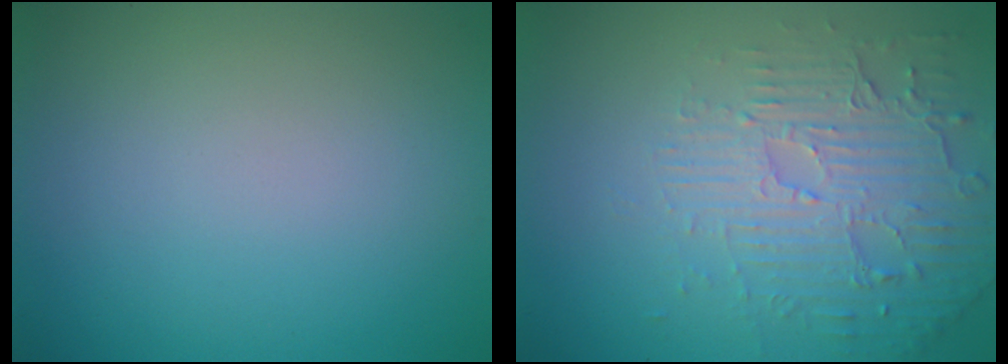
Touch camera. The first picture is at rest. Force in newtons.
{"total": 5.9, "press": 3.7, "slide": 4.6}